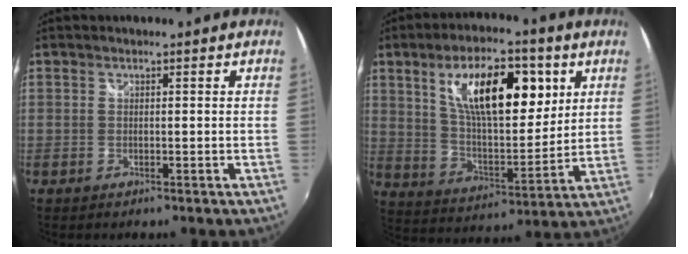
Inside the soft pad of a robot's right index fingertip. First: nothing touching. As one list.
[{"total": 18.6, "force": [7.2, 7.8, 15.2], "torque": [-0.248, 0.007, 0.125]}]